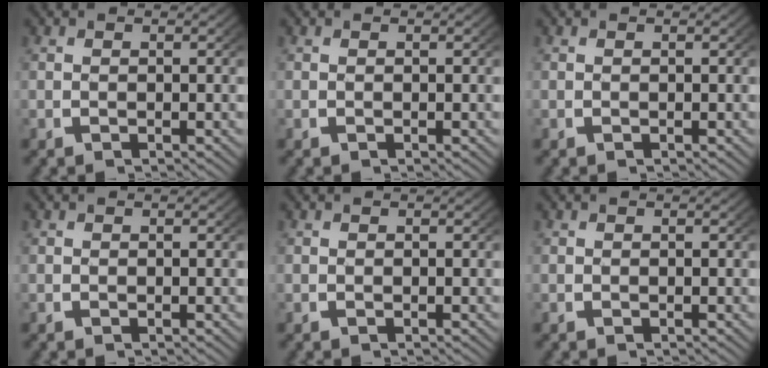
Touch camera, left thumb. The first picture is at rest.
{"total": 0.0}
{"total": 0.0}
{"total": 0.0}
{"total": 0.0}
{"total": 0.0}